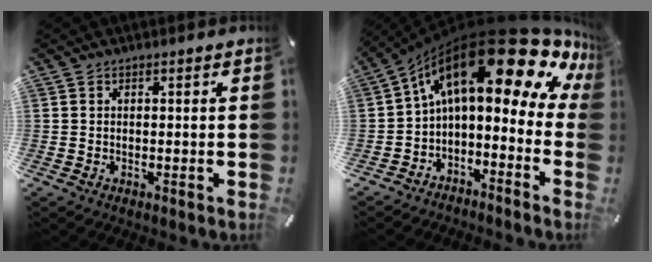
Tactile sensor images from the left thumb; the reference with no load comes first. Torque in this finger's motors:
{"motor_torque": [1.87, 3.14, 2.77, 0.00, 0.82]}